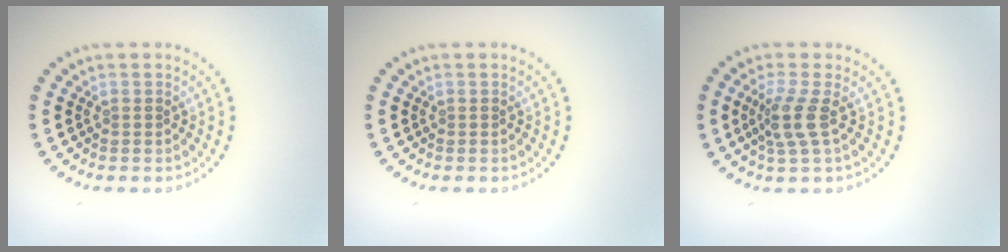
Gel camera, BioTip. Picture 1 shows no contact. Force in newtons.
{"total": 0.0}
{"total": 2.6, "press": 2.0, "slide": 1.6}